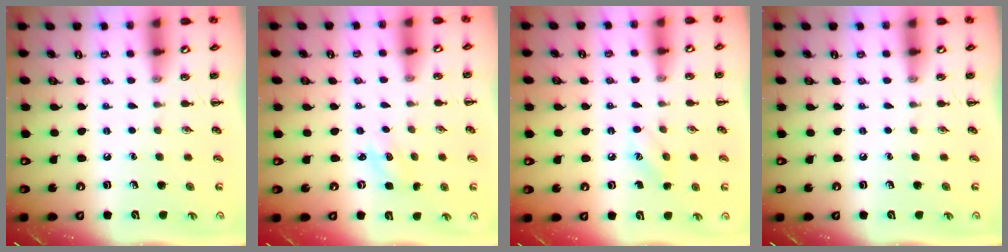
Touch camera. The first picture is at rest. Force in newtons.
{"total": 2.1, "press": 2.0, "slide": 0.6}
{"total": 7.9, "press": 7.7, "slide": 1.6}
{"total": 0.0}